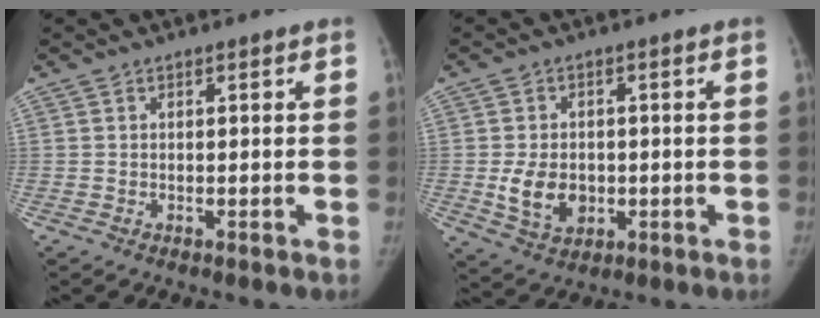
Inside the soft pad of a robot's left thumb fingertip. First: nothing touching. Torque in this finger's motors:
{"motor_torque": [0.11, 0.14, 0.78, 0.03, 0.03]}